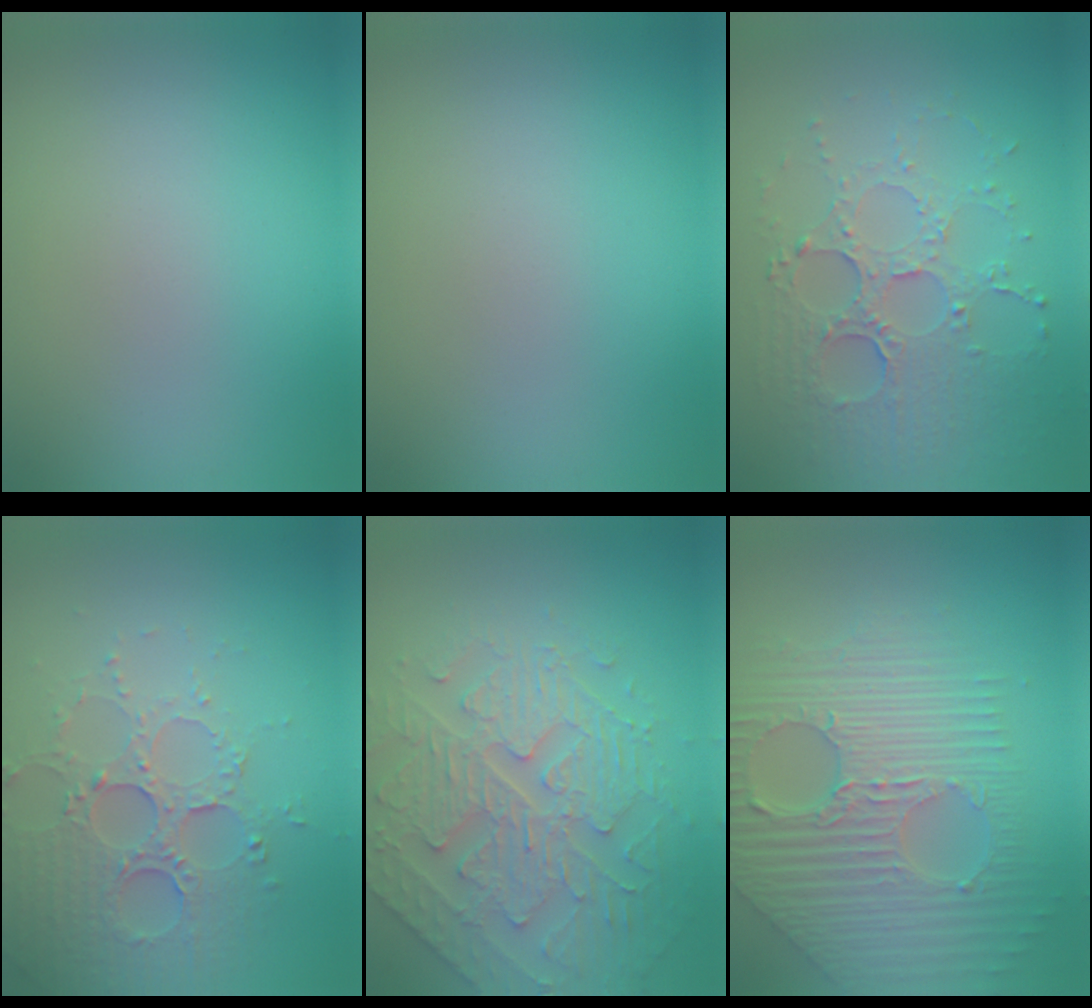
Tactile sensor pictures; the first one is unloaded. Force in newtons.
{"total": 0.0}
{"total": 4.2, "press": 3.6, "slide": 2.1}
{"total": 5.3, "press": 3.7, "slide": 3.7}
{"total": 4.6, "press": 4.6, "slide": 0.1}
{"total": 9.0, "press": 6.2, "slide": 6.5}